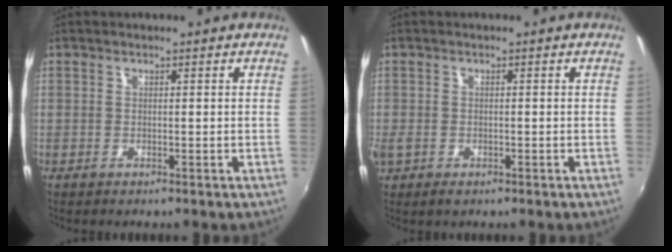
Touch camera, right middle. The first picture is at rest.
{"total": 3.6, "force": [-1.5, 2.5, 2.2], "torque": [-0.044, -0.011, -0.025]}